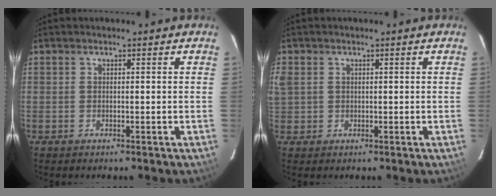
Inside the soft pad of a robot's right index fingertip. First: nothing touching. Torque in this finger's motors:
{"motor_torque": [1.71, 0.22, 0.99, 0.15]}